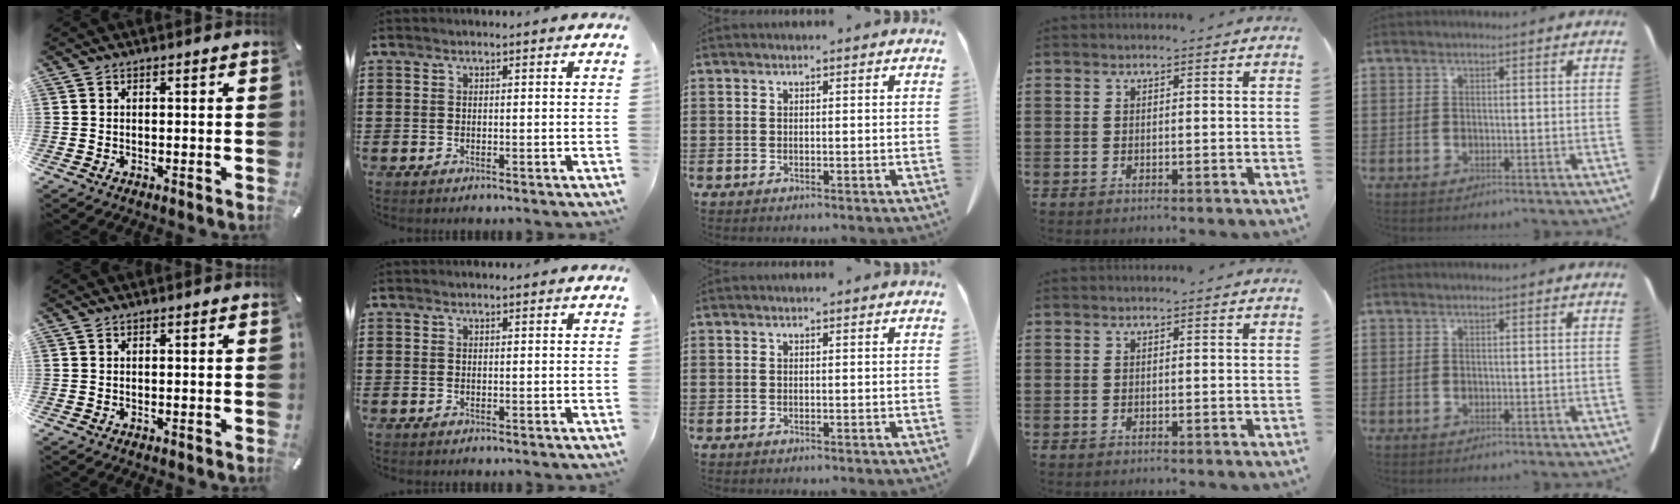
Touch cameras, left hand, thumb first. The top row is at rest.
{}